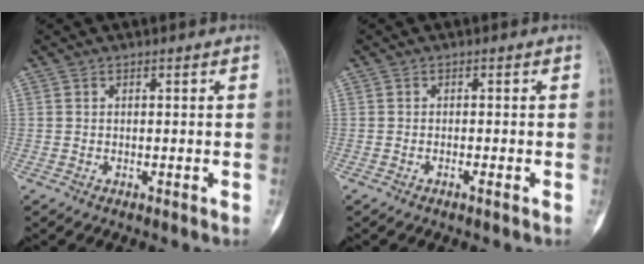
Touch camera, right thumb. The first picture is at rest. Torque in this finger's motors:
{"motor_torque": [-0.37, -0.03, -0.17, -0.05, 0.03]}